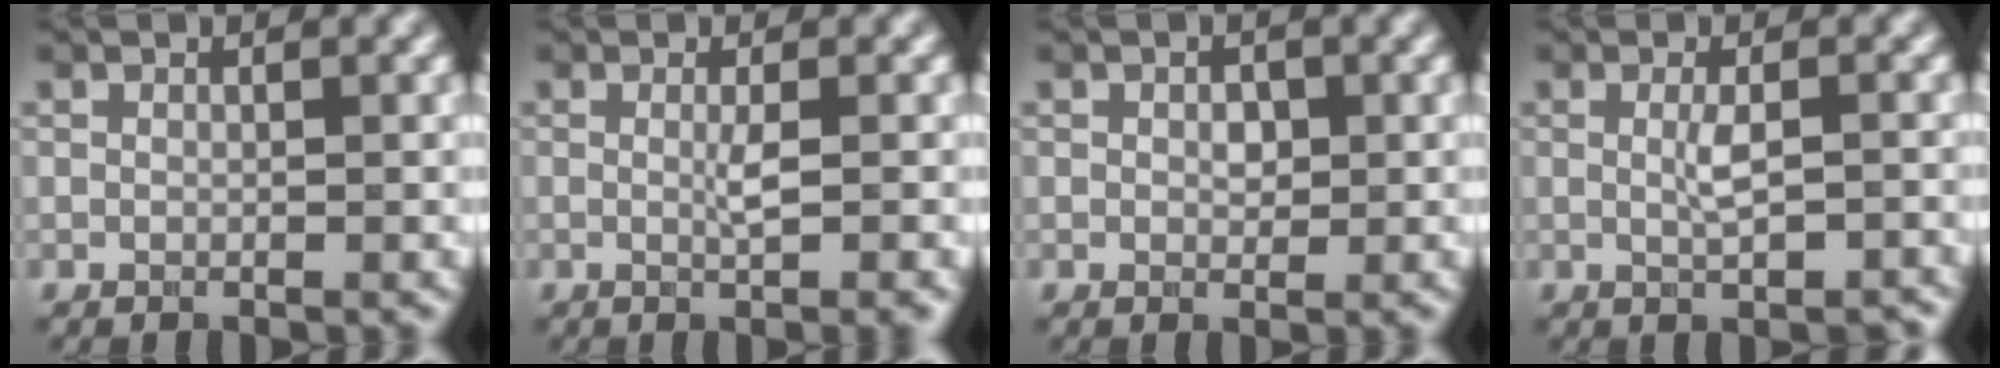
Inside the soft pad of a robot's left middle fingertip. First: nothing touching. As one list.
[{"total": 2.1, "force": [-0.1, 0.3, 2.1], "torque": [-0.037, -0.005, -0.005]}, {"total": 1.2, "force": [0.1, 0.8, 0.9], "torque": [-0.014, -0.001, 0.002]}, {"total": 2.3, "force": [-0.1, 0.5, 2.2], "torque": [-0.042, -0.003, -0.001]}]